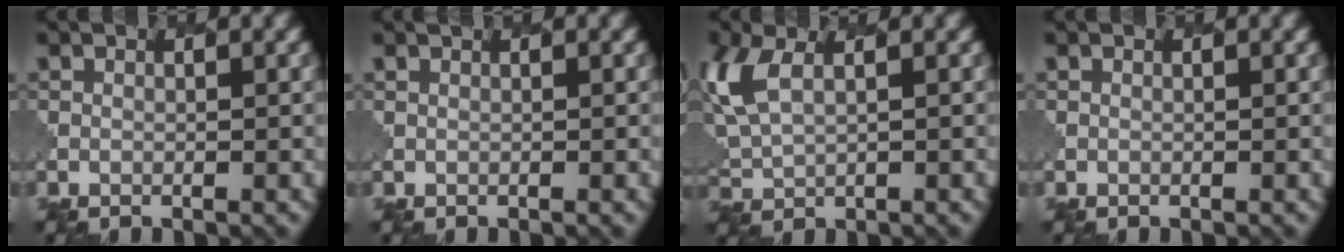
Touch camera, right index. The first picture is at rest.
{"total": 0.9, "force": [0.5, 0.3, 0.7], "torque": [-0.005, -0.002, 0.007]}
{"total": 5.0, "force": [2.1, 2.6, 3.7], "torque": [-0.103, 0.005, 0.043]}
{"total": 0.0}